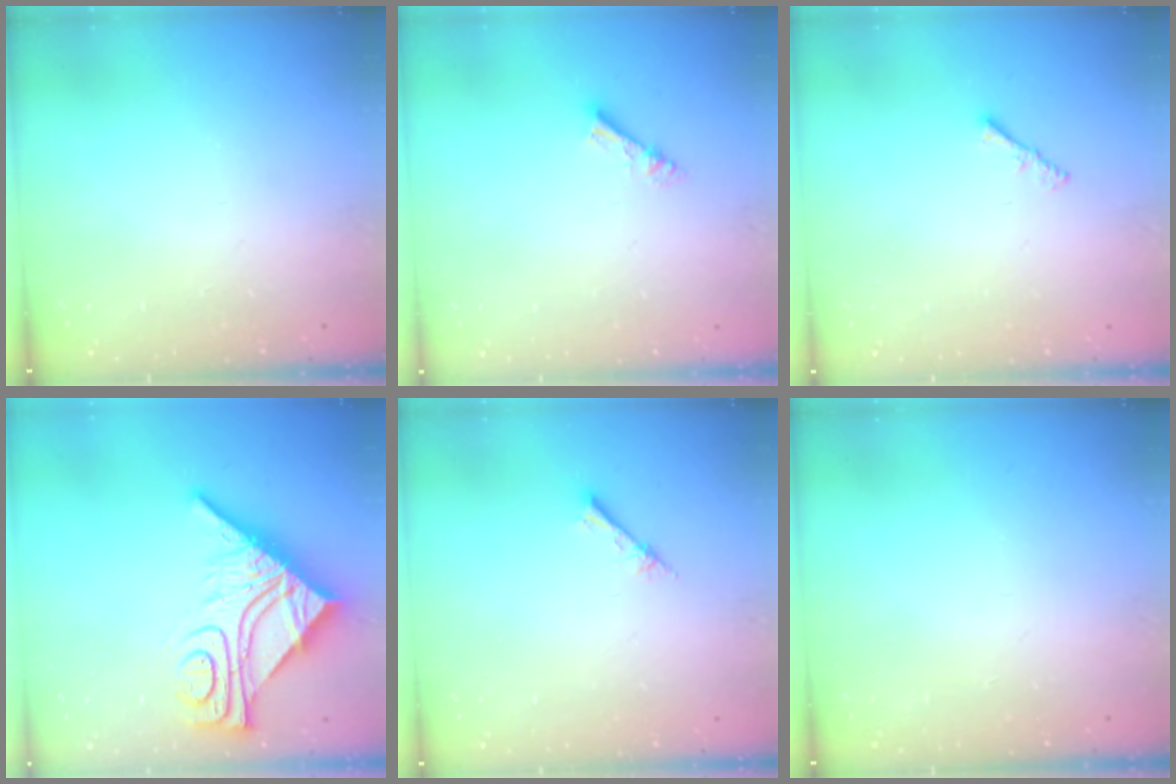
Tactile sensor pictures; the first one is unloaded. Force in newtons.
{"total": 4.3, "press": 4.3, "slide": 0.2}
{"total": 1.3, "press": 1.3, "slide": 0.4}
{"total": 17.5, "press": 17.4, "slide": 1.6}
{"total": 2.4, "press": 2.4, "slide": 0.3}
{"total": 0.0}